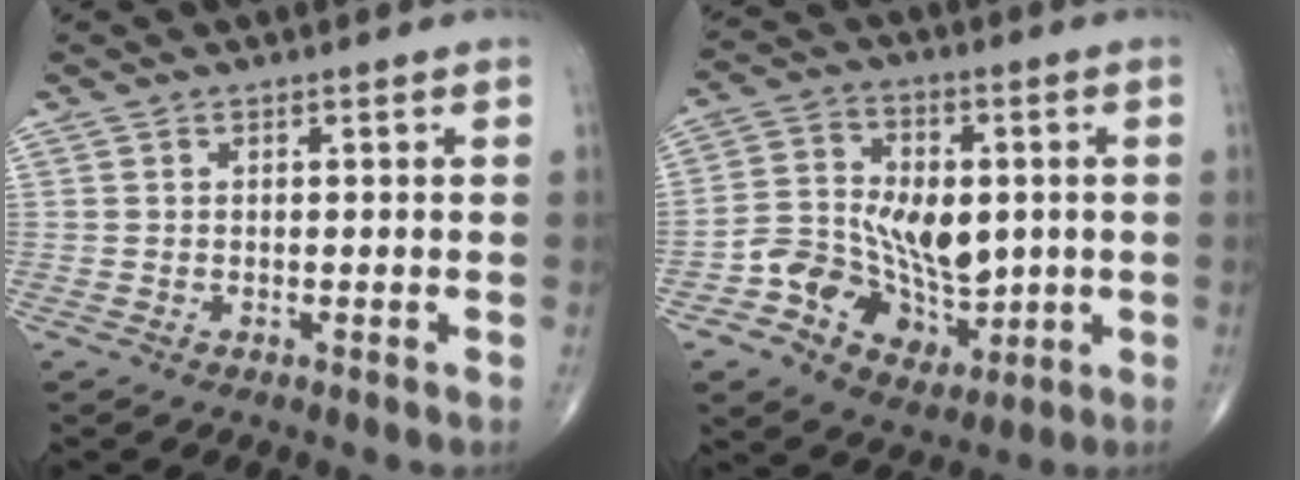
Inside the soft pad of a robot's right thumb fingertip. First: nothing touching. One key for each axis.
{"total": 15.3, "fx": -1.5, "fy": 11.2, "fz": 10.2, "tx": -0.127, "ty": 0.018, "tz": -0.013}